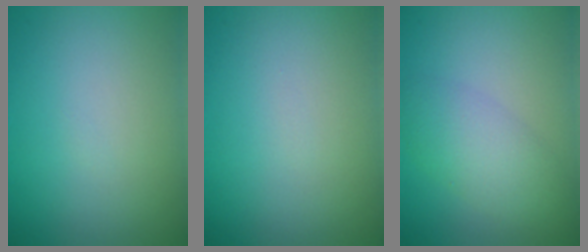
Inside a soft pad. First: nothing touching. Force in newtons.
{"total": 0.0}
{"total": 4.1, "press": 4.1, "slide": 0.3}